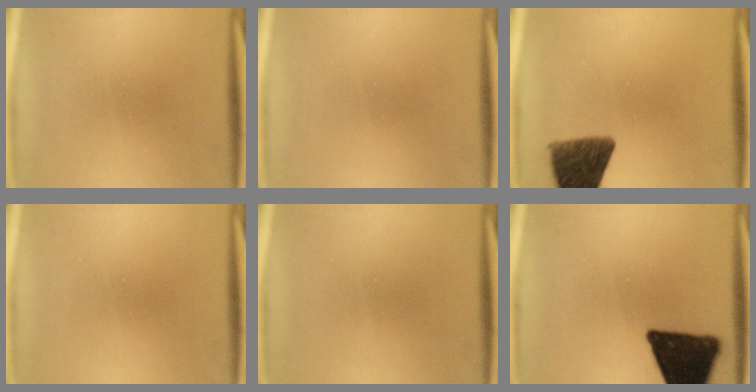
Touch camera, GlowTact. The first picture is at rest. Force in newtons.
{"total": 1.9}
{"total": 10.6}
{"total": 0.0}
{"total": 0.0}
{"total": 18.1}